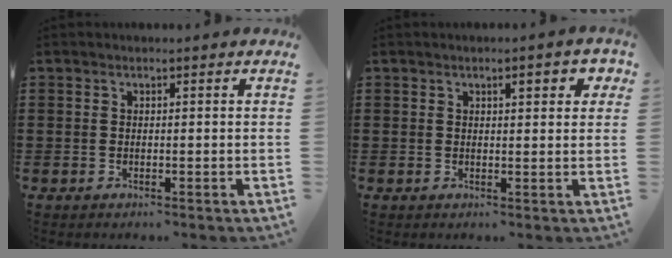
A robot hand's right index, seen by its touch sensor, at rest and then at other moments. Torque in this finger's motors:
{"motor_torque": [0.20, -0.02, 0.11, 0.03]}